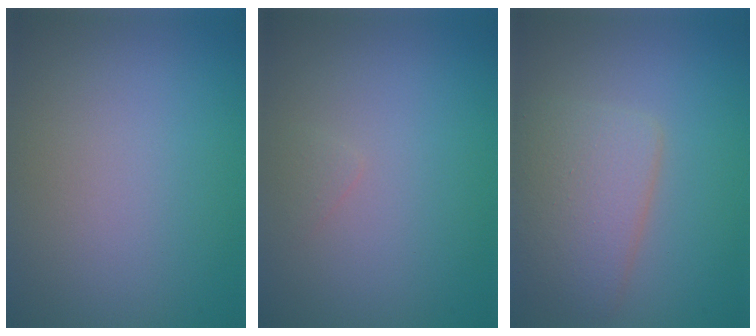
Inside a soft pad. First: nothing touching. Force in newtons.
{"total": 0.5, "press": 0.5, "slide": 0.0}
{"total": 4.8, "press": 4.8, "slide": 0.2}